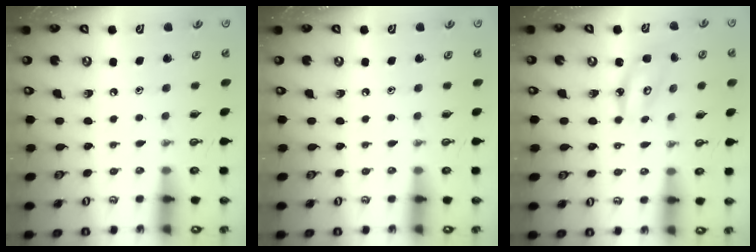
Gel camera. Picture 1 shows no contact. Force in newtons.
{"total": 0.0}
{"total": 5.8, "press": 5.8, "slide": 0.4}